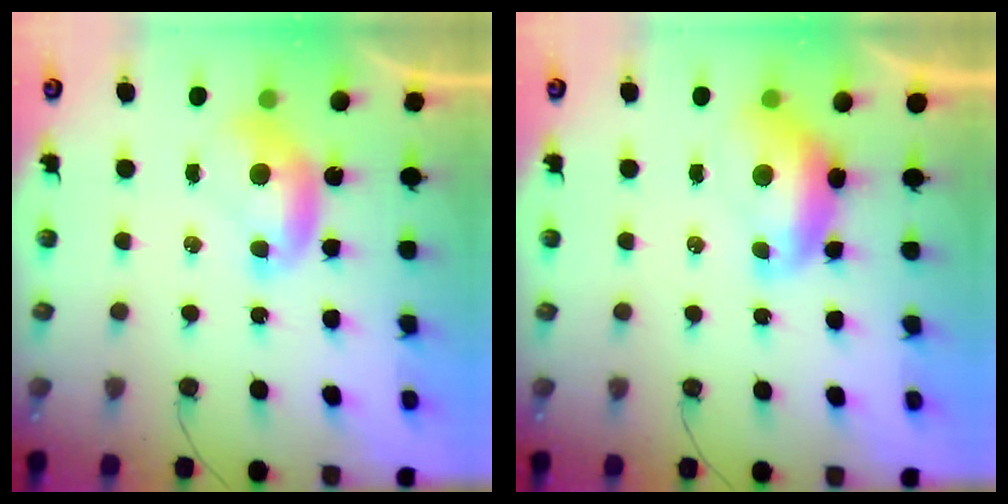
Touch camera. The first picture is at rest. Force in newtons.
{"total": 1.2, "press": 1.1, "slide": 0.4}